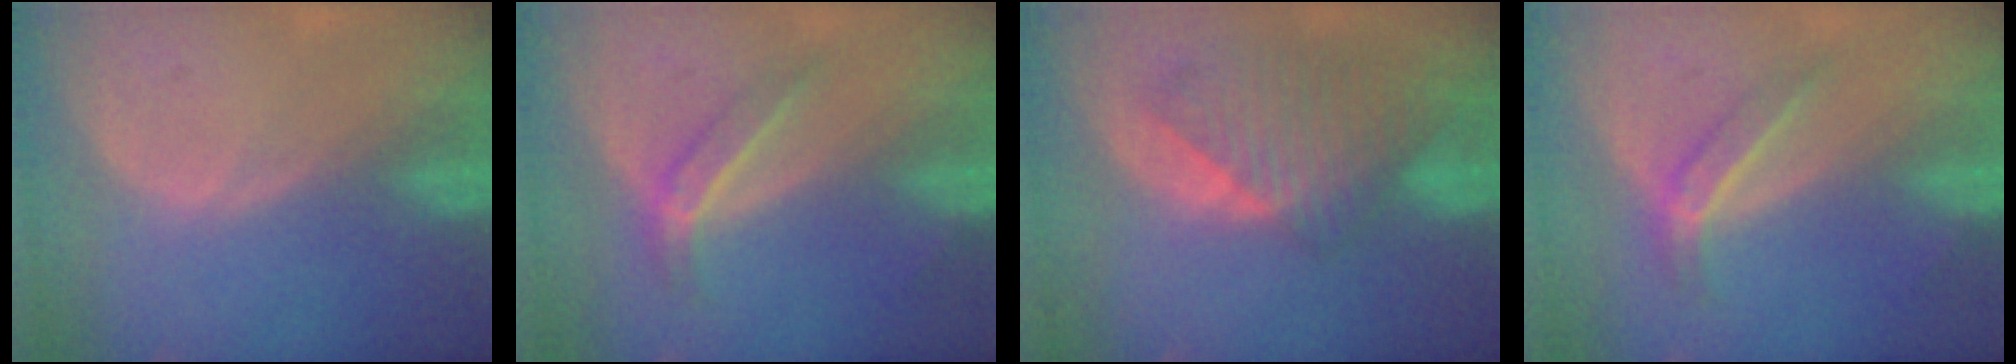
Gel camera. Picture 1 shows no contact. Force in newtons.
{"total": 4.2, "press": 4.0, "slide": 1.1}
{"total": 9.0, "press": 8.1, "slide": 3.9}
{"total": 4.2, "press": 4.0, "slide": 1.1}